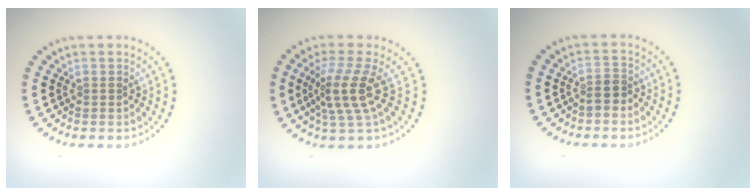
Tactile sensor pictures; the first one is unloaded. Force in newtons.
{"total": 3.8, "press": 2.9, "slide": 2.4}
{"total": 1.6, "press": 1.4, "slide": 0.8}